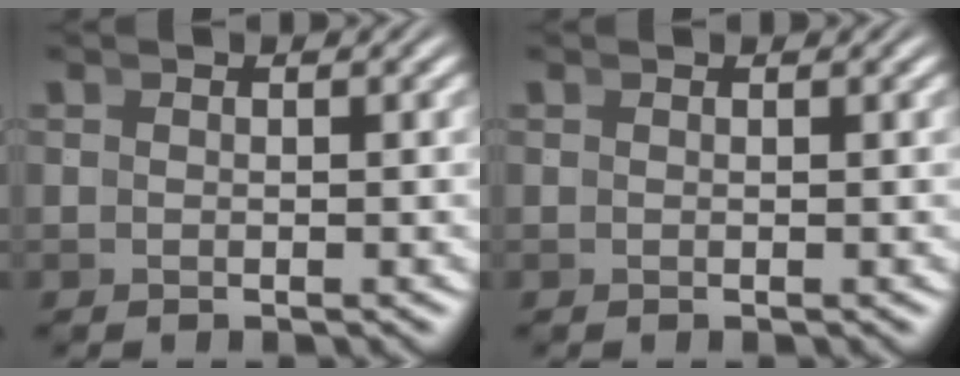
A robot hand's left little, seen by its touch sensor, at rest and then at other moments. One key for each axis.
{"total": 0.0}